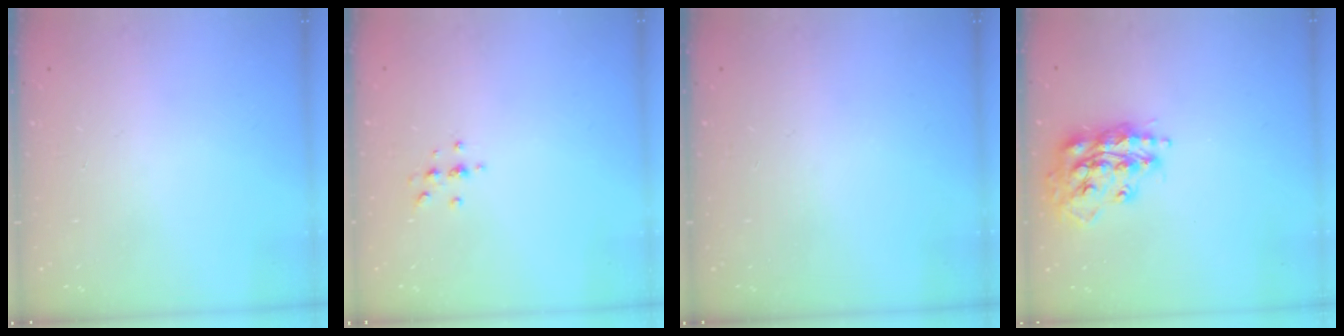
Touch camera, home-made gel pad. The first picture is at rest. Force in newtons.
{"total": 3.3, "press": 3.2, "slide": 0.4}
{"total": 0.0}
{"total": 17.0, "press": 16.9, "slide": 1.4}